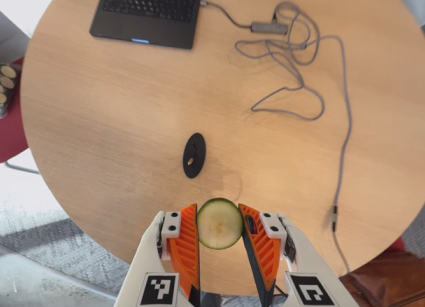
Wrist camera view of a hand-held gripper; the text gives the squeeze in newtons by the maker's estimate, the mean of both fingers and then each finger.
{"total": 10.3, "left": 10.7, "right": 9.9}